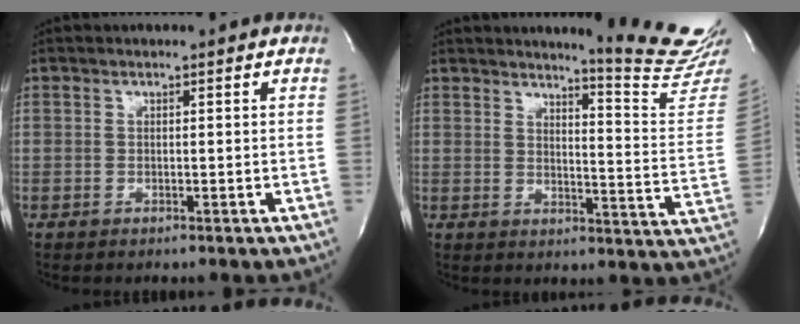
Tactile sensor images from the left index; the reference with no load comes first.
{"total": 14.4, "force": [13.6, -1.8, 4.6], "torque": [-0.061, -0.128, 0.152]}